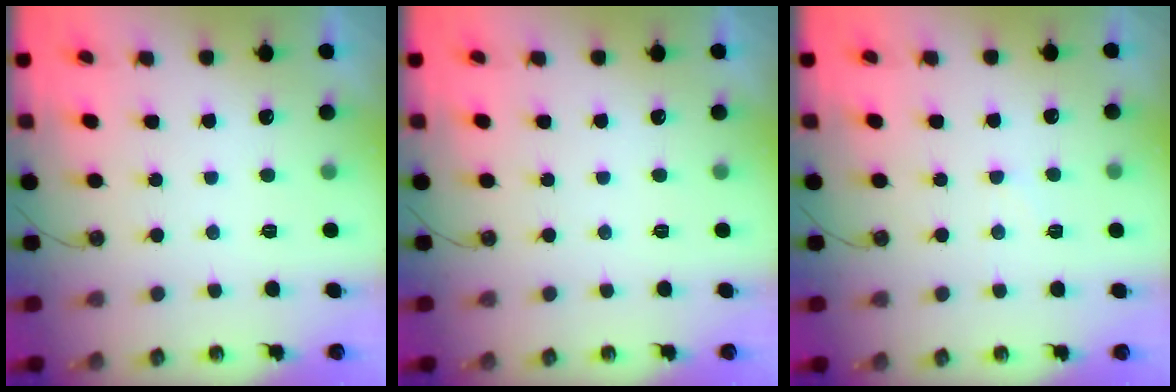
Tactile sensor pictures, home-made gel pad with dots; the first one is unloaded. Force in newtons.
{"total": 0.0}
{"total": 5.5, "press": 5.4, "slide": 0.7}